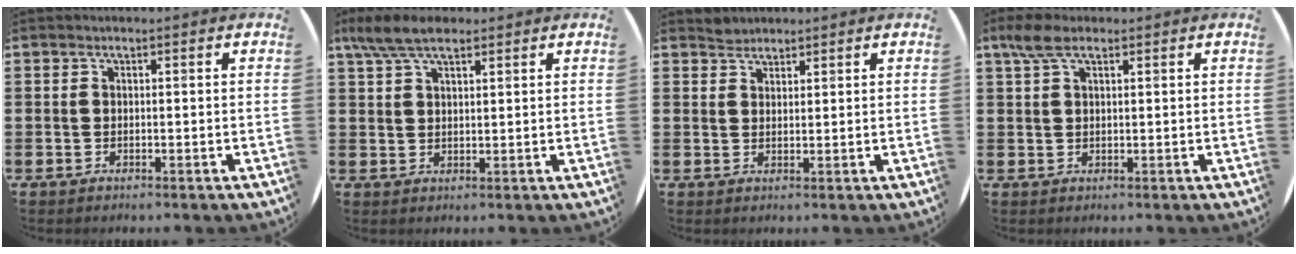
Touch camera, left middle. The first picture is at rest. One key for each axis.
{"total": 5.5, "fx": 4.0, "fy": 1.9, "fz": 3.2, "tx": -0.071, "ty": 0.000, "tz": 0.075}
{"total": 1.8, "fx": 1.7, "fy": 0.5, "fz": -0.2, "tx": 0.002, "ty": 0.002, "tz": 0.033}
{"total": 3.5, "fx": 2.1, "fy": 1.5, "fz": 2.3, "tx": -0.050, "ty": 0.008, "tz": 0.037}